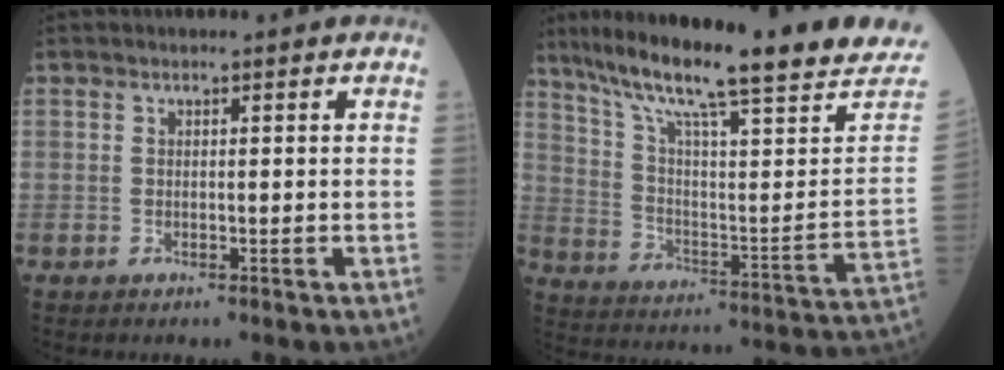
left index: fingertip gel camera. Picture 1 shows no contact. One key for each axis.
{"total": 25.4, "fx": 20.0, "fy": 1.5, "fz": 15.6, "tx": -0.252, "ty": -0.027, "tz": 0.283}